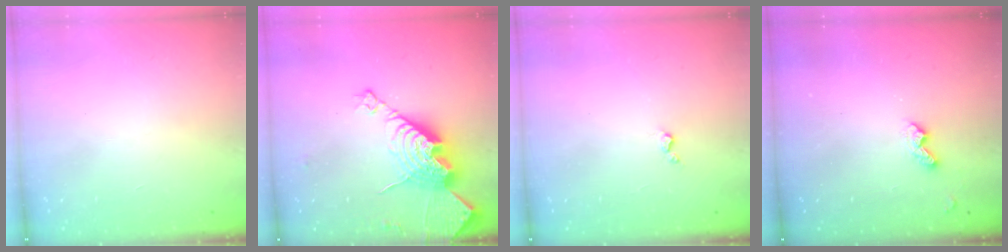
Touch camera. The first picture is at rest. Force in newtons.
{"total": 21.4, "press": 21.3, "slide": 1.9}
{"total": 3.5, "press": 3.5, "slide": 0.6}
{"total": 4.8, "press": 4.8, "slide": 0.7}